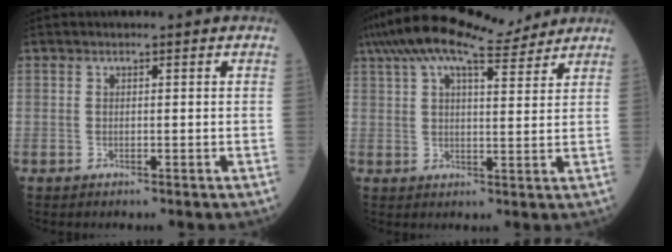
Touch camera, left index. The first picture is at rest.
{"total": 14.8, "force": [12.2, 3.0, 7.8], "torque": [-0.156, 0.045, 0.192]}